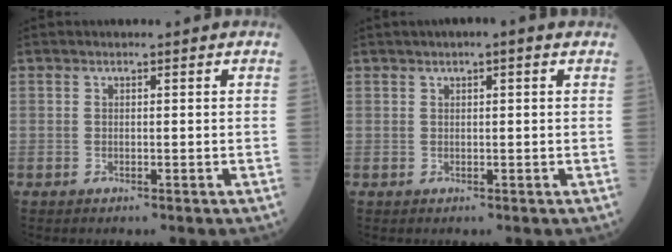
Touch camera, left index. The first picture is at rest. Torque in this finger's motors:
{"motor_torque": [-0.15, -0.19, -0.52, -0.01]}